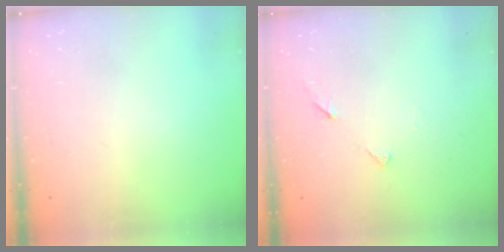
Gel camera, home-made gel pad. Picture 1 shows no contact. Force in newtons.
{"total": 5.0, "press": 5.0, "slide": 0.5}